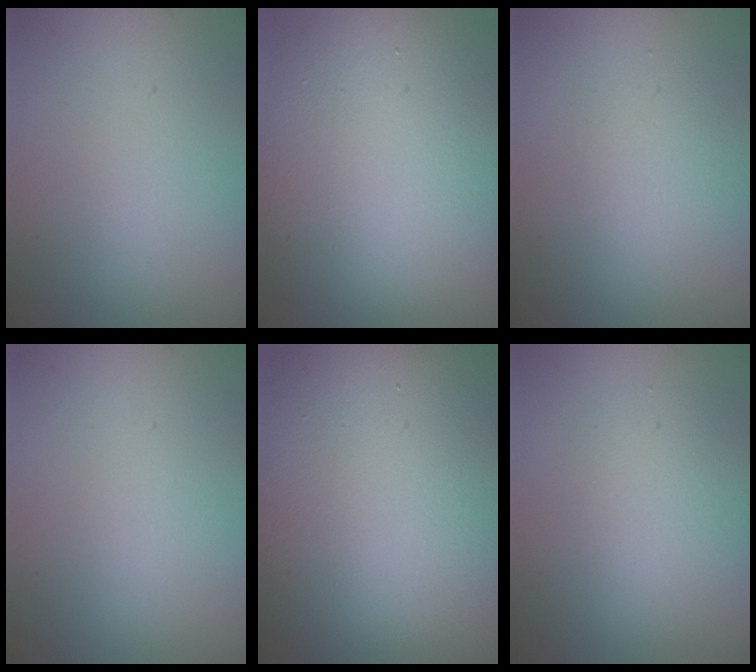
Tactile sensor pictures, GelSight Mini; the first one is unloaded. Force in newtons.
{"total": 14.5, "press": 14.5, "slide": 1.0}
{"total": 1.6, "press": 1.6, "slide": 0.1}
{"total": 0.0}
{"total": 18.5, "press": 18.5, "slide": 0.5}
{"total": 2.4, "press": 2.4, "slide": 0.2}